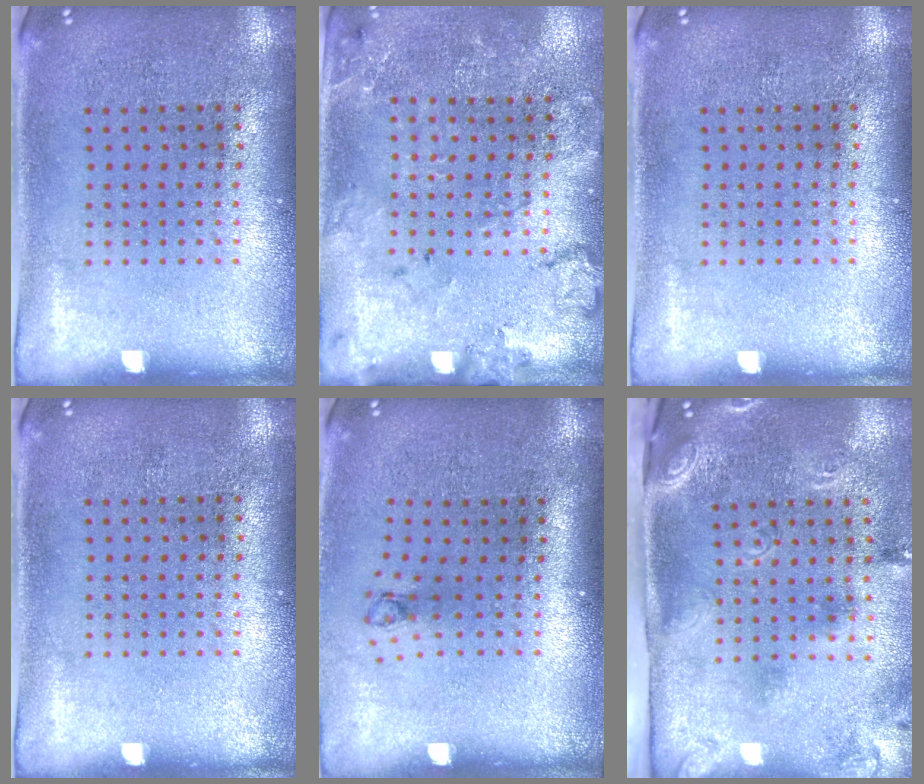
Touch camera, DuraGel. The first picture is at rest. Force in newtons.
{"total": 1.8, "press": 1.6, "slide": 0.7}
{"total": 0.0}
{"total": 0.0}
{"total": 0.7, "press": 0.3, "slide": 0.6}
{"total": 2.9, "press": 1.8, "slide": 2.3}